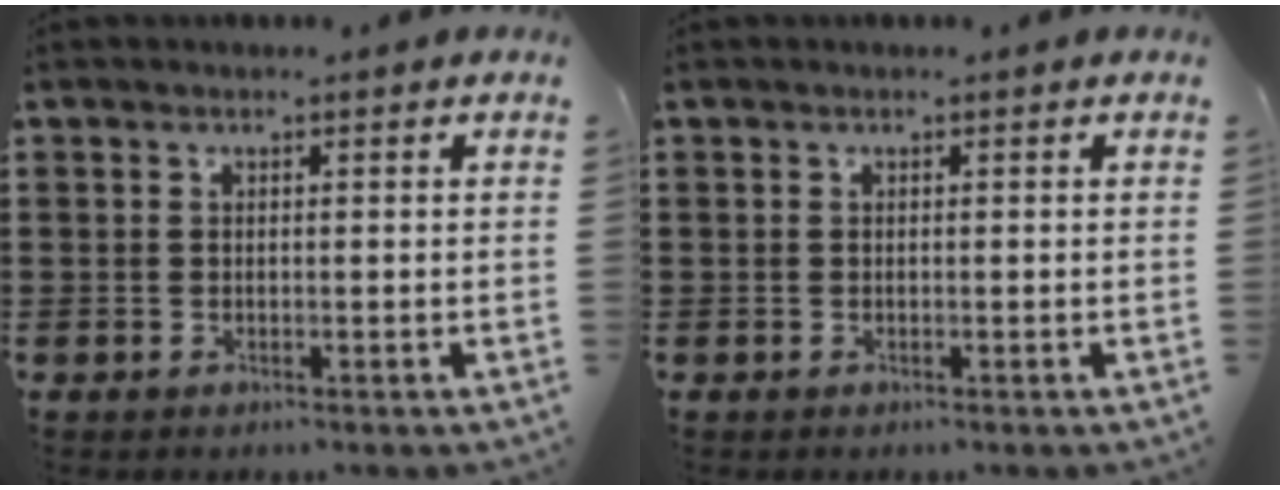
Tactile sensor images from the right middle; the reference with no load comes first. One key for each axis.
{"total": 0.0}